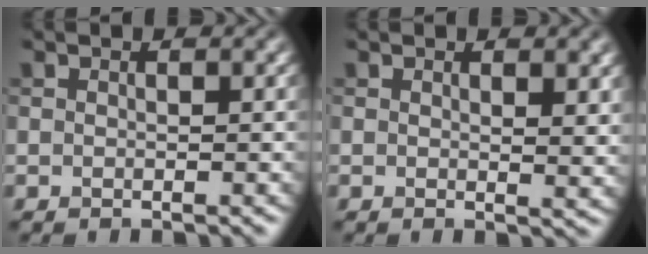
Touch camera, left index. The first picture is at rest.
{"total": 2.2, "force": [1.0, 0.7, 1.9], "torque": [-0.021, -0.007, 0.020]}